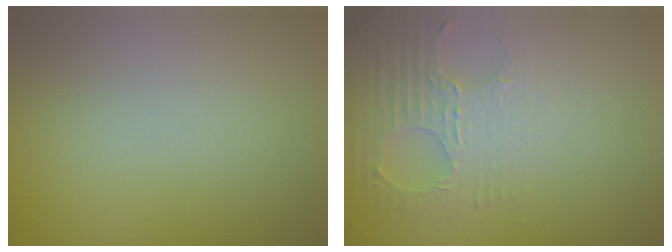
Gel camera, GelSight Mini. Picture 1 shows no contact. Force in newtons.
{"total": 2.8, "press": 2.7, "slide": 0.9}